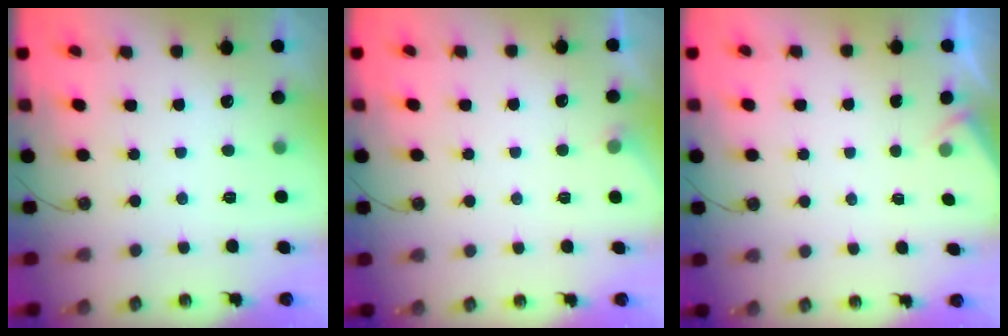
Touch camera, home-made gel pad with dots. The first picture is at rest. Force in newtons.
{"total": 2.6, "press": 2.5, "slide": 0.5}
{"total": 2.2, "press": 2.2, "slide": 0.4}